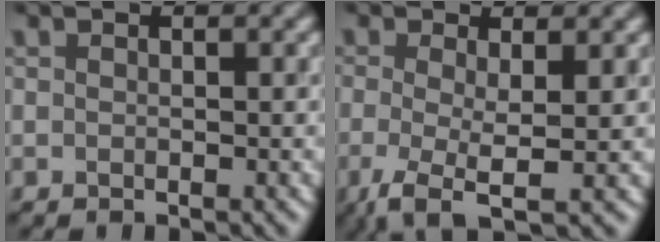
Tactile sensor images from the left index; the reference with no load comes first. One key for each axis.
{"total": 4.0, "fx": -1.3, "fy": 1.2, "fz": 3.6, "tx": -0.079, "ty": -0.005, "tz": -0.029}